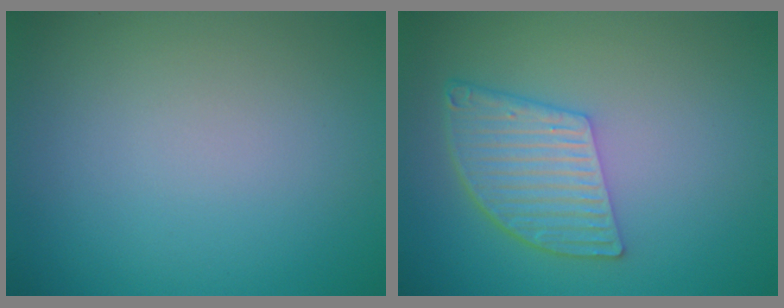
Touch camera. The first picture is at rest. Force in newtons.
{"total": 5.6, "press": 4.1, "slide": 3.7}